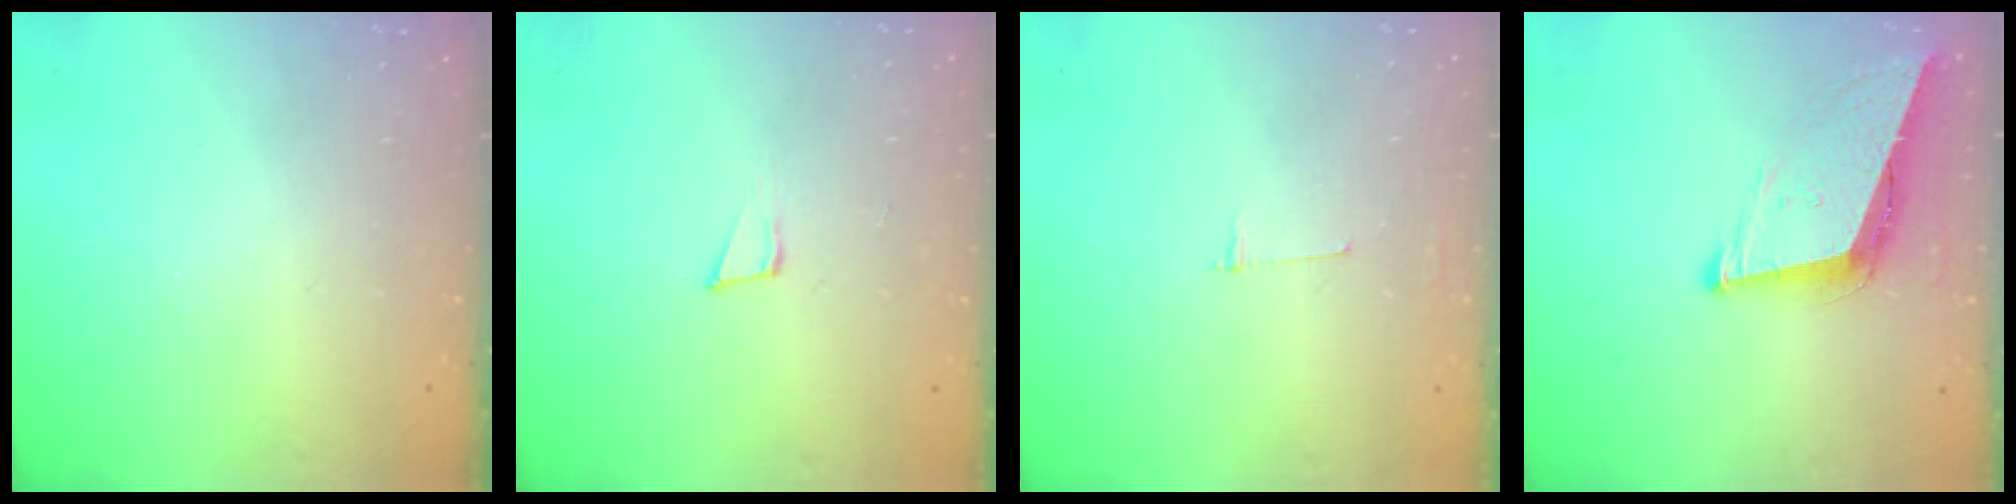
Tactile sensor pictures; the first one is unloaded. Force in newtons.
{"total": 5.5, "press": 5.4, "slide": 0.8}
{"total": 2.7, "press": 2.7, "slide": 0.3}
{"total": 9.3, "press": 8.9, "slide": 2.7}